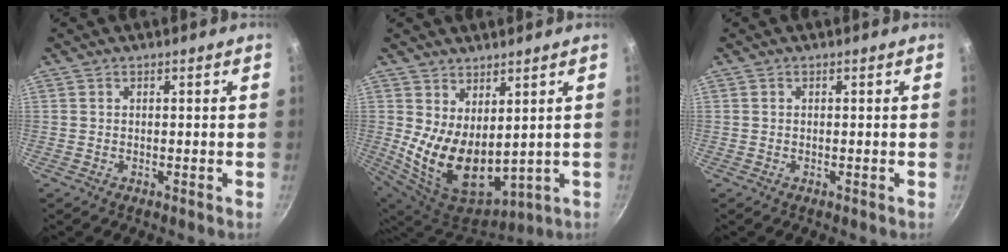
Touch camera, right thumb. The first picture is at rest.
{"total": 14.0, "force": [2.5, 8.1, 11.2], "torque": [-0.182, -0.048, 0.073]}
{"total": 0.0}